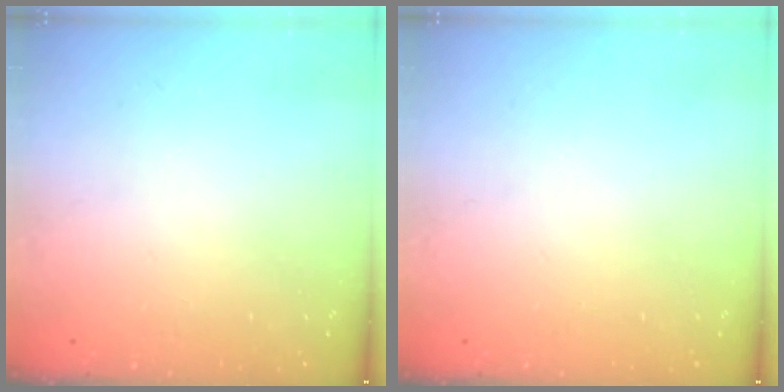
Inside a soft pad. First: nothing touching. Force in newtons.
{"total": 0.0}